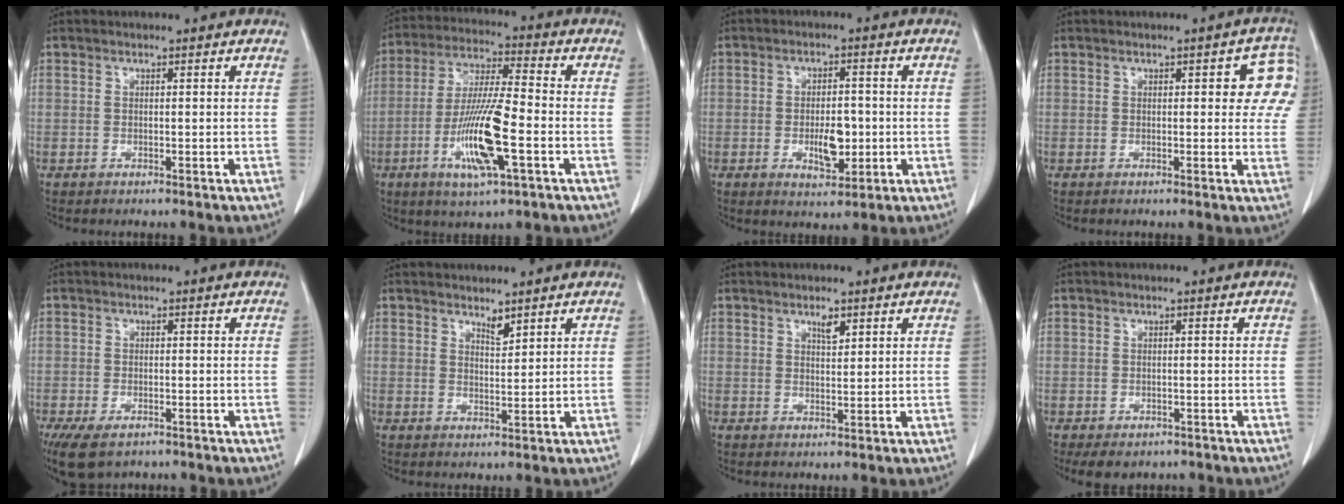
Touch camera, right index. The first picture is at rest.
{"total": 13.6, "force": [-4.3, 1.5, 12.8], "torque": [-0.251, -0.011, -0.079]}
{"total": 5.7, "force": [-1.2, 2.6, 5.0], "torque": [-0.080, -0.002, -0.012]}
{"total": 6.4, "force": [1.9, 2.9, 5.4], "torque": [-0.035, 0.016, 0.014]}
{"total": 7.2, "force": [-4.9, 3.4, 4.0], "torque": [-0.076, -0.011, -0.074]}
{"total": 1.9, "force": [1.7, 0.3, 0.9], "torque": [-0.016, -0.008, 0.032]}
{"total": 2.0, "force": [1.3, 0.6, 1.4], "torque": [-0.024, -0.003, 0.022]}
{"total": 5.2, "force": [-3.8, 3.1, 1.5], "torque": [-0.013, 0.001, -0.050]}